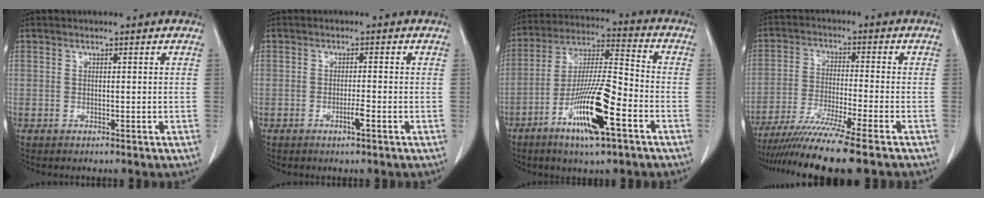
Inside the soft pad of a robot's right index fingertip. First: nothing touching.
{"total": 1.7, "force": [-0.8, 0.0, 1.5], "torque": [-0.028, -0.003, -0.015]}
{"total": 14.7, "force": [-6.7, 1.8, 12.9], "torque": [-0.245, -0.012, -0.121]}
{"total": 12.3, "force": [-10.0, -1.6, 7.0], "torque": [-0.106, -0.036, -0.161]}